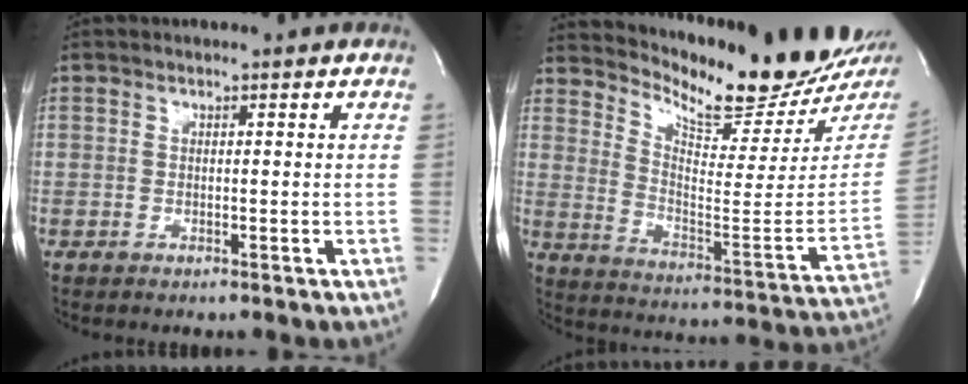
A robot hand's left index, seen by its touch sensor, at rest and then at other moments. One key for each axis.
{"total": 18.4, "fx": 16.8, "fy": 2.0, "fz": 7.1, "tx": -0.126, "ty": -0.089, "tz": 0.237}